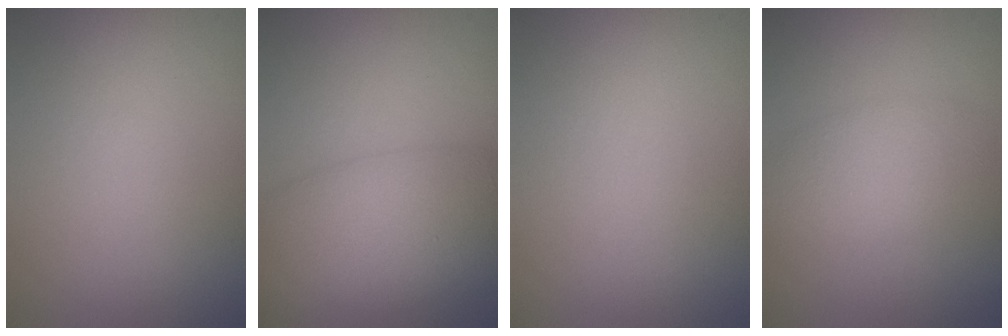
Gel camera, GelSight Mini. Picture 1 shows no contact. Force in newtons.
{"total": 7.4, "press": 7.4, "slide": 0.1}
{"total": 0.0}
{"total": 2.9, "press": 2.9, "slide": 0.1}